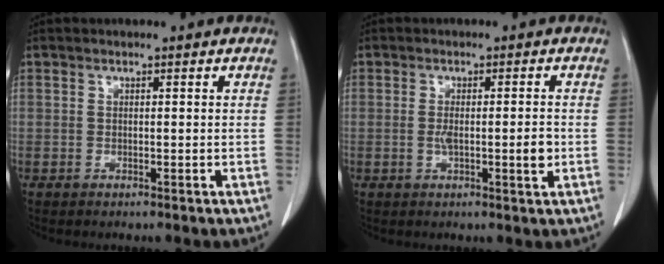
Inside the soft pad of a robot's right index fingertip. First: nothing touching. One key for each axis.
{"total": 4.1, "fx": -0.7, "fy": 0.6, "fz": 4.0, "tx": -0.066, "ty": -0.003, "tz": -0.008}